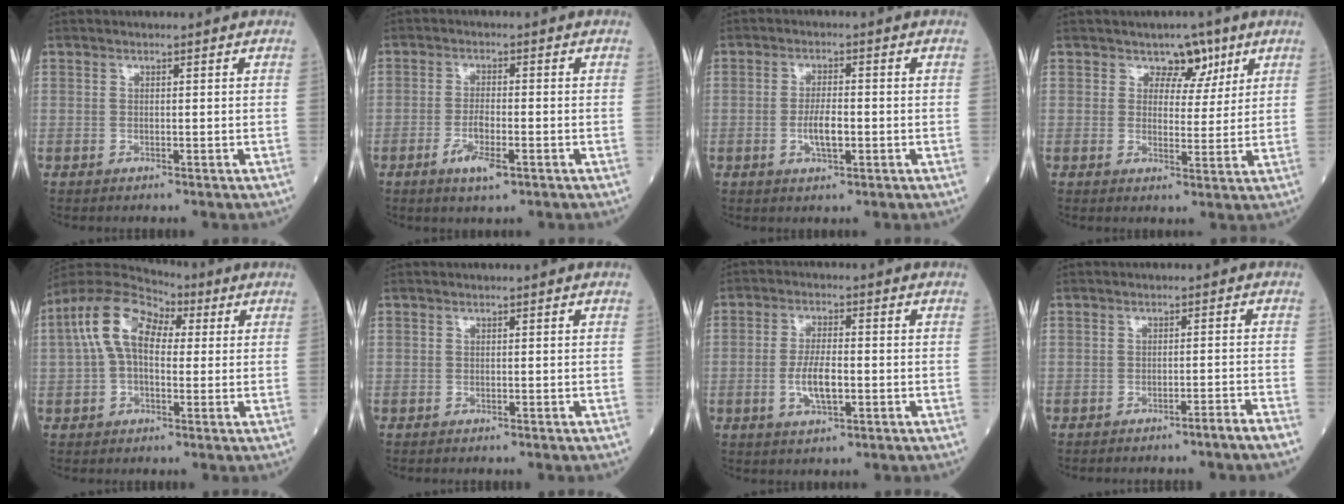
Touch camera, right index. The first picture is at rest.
{"total": 4.9, "force": [-2.3, 1.0, 4.2], "torque": [-0.079, -0.004, -0.041]}
{"total": 4.3, "force": [-1.1, 1.2, 4.0], "torque": [-0.079, -0.001, -0.018]}
{"total": 4.5, "force": [2.7, 3.1, 1.8], "torque": [-0.011, 0.001, 0.037]}
{"total": 11.6, "force": [2.8, 6.3, 9.4], "torque": [-0.198, 0.057, 0.045]}
{"total": 0.0}
{"total": 5.7, "force": [-1.3, 1.7, 5.3], "torque": [-0.108, -0.001, -0.023]}
{"total": 3.6, "force": [-3.0, -1.1, 1.6], "torque": [-0.015, 0.006, -0.042]}